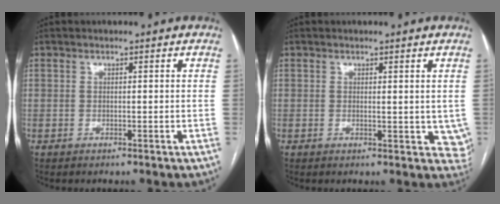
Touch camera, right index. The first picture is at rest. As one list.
[{"total": 3.6, "force": [0.4, 1.9, 3.1], "torque": [-0.025, -0.006, 0.006]}]